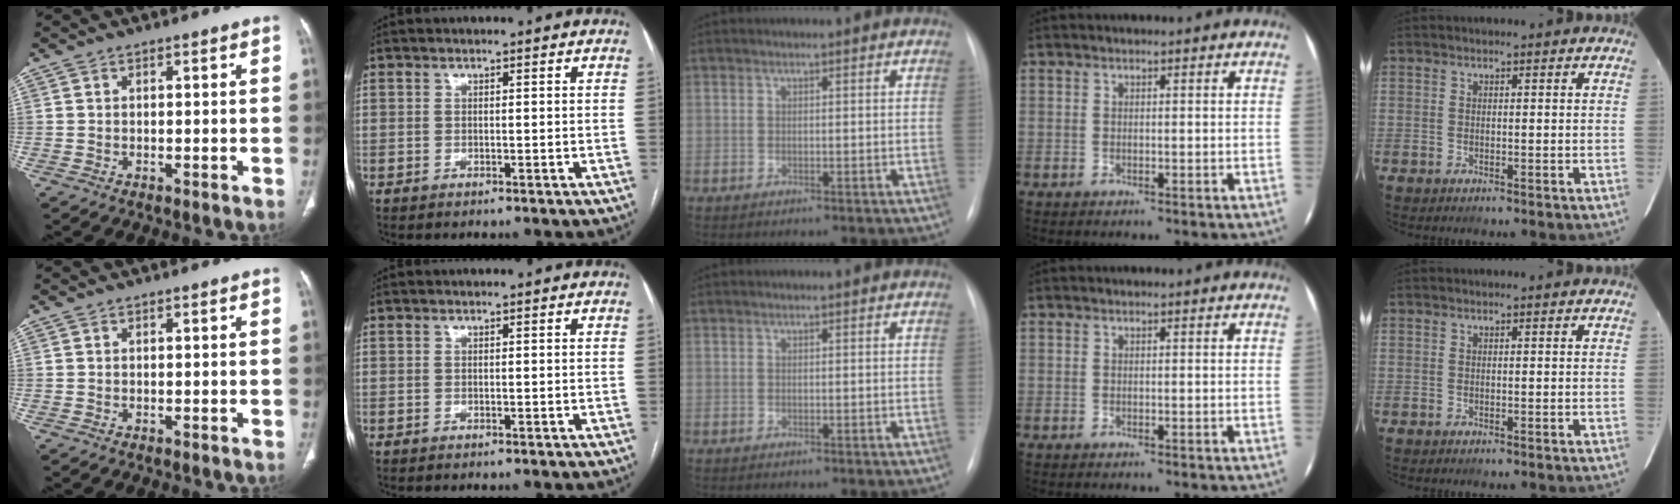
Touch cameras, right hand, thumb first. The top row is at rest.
{}